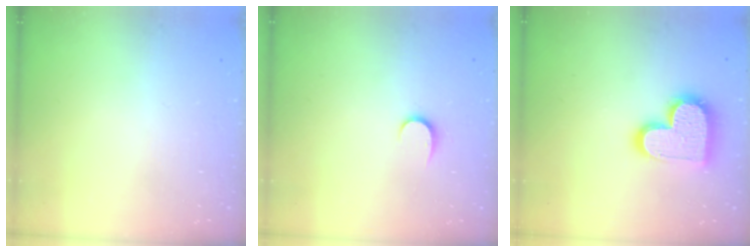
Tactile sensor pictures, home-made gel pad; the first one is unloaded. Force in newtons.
{"total": 5.1, "press": 5.1, "slide": 0.5}
{"total": 16.0, "press": 16.0, "slide": 1.1}